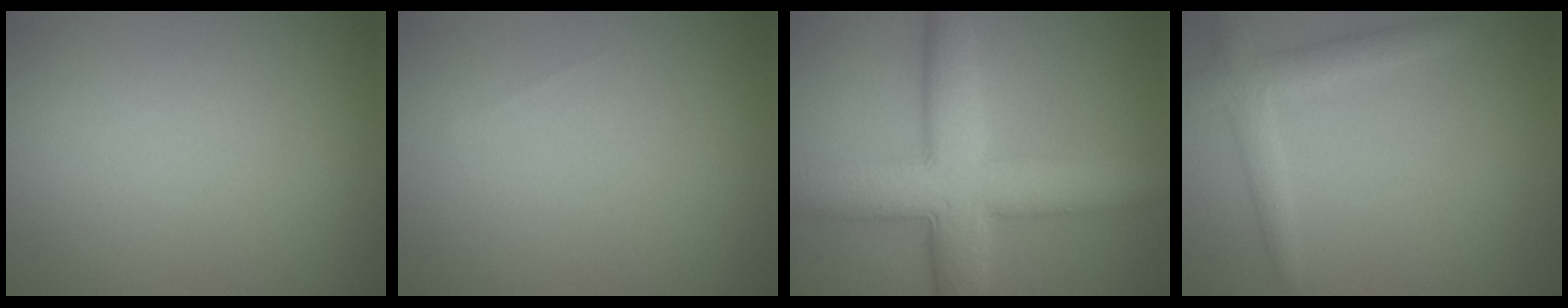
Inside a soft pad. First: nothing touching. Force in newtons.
{"total": 0.0}
{"total": 8.9, "press": 8.9, "slide": 0.2}
{"total": 2.7, "press": 2.7, "slide": 0.1}